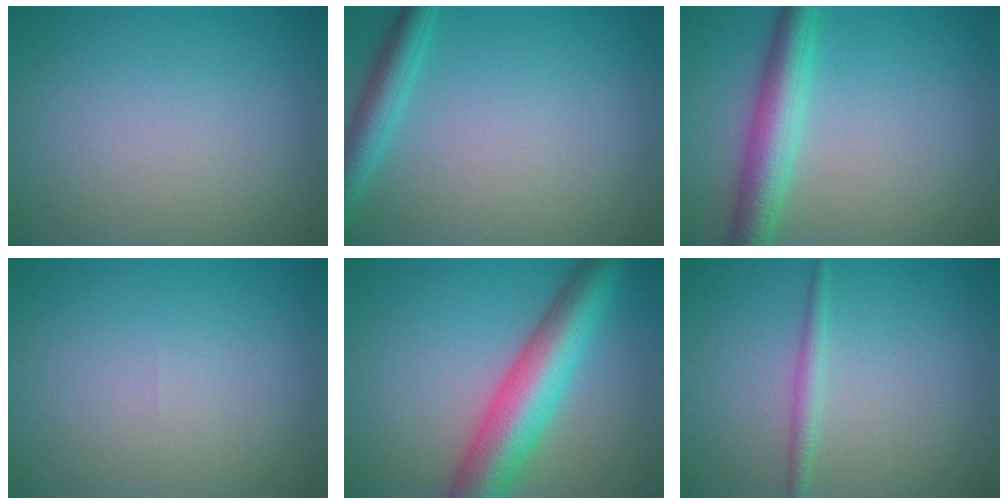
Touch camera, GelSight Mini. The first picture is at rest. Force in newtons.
{"total": 3.0, "press": 3.0, "slide": 0.2}
{"total": 4.9, "press": 4.9, "slide": 0.0}
{"total": 0.0}
{"total": 8.2, "press": 8.2, "slide": 0.3}
{"total": 1.4, "press": 1.4, "slide": 0.1}